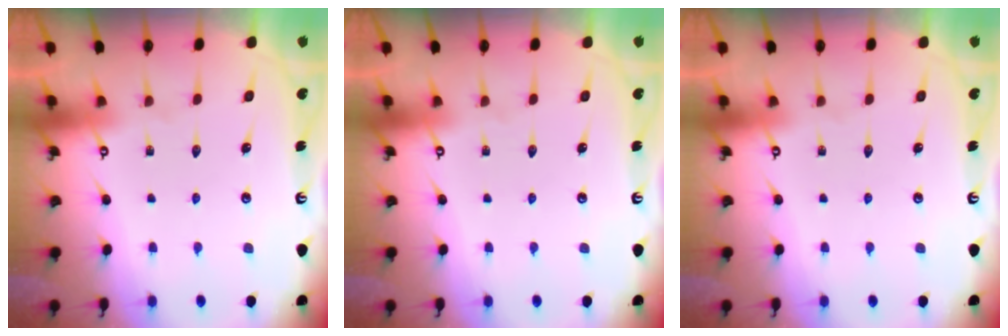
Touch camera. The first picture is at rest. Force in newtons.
{"total": 0.0}
{"total": 0.0}